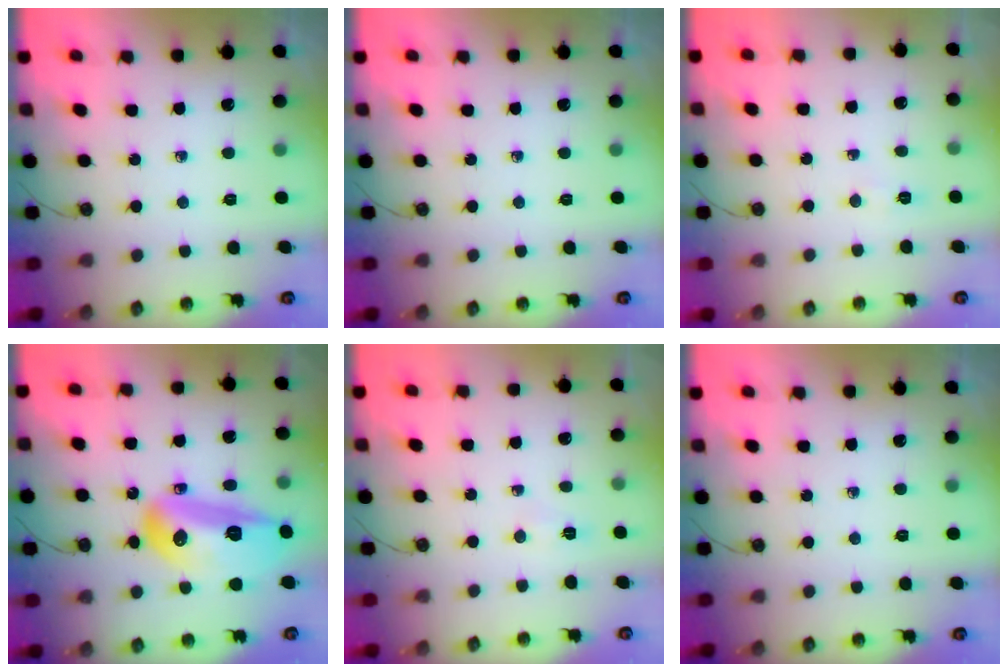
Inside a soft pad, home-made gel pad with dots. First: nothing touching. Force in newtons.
{"total": 0.0}
{"total": 3.9, "press": 3.9, "slide": 0.5}
{"total": 21.5, "press": 20.7, "slide": 5.8}
{"total": 2.6, "press": 2.1, "slide": 1.4}
{"total": 0.0}